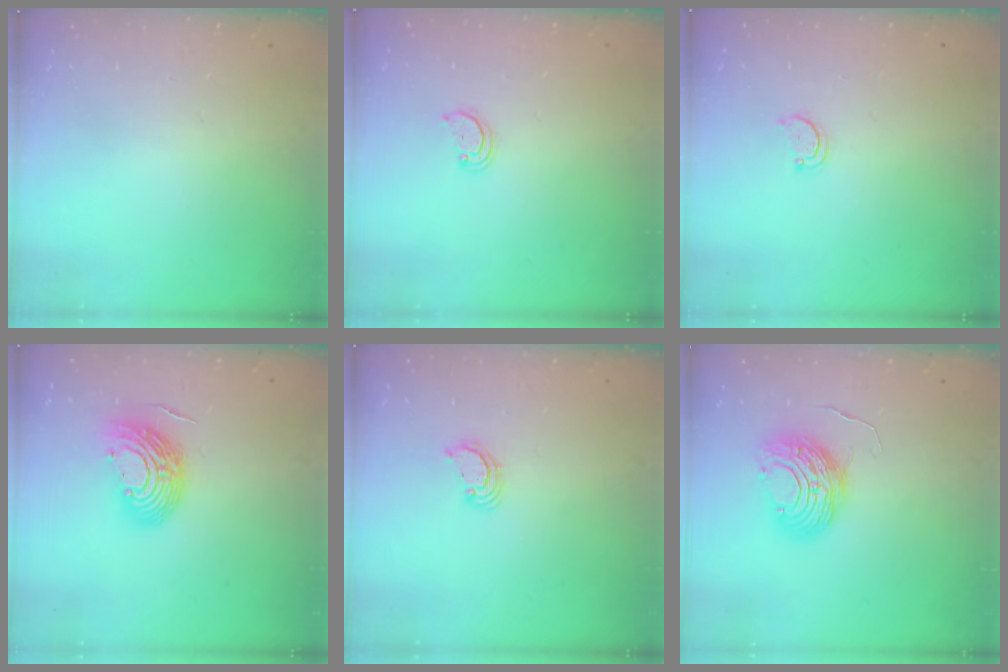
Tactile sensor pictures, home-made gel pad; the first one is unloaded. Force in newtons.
{"total": 1.8, "press": 1.8, "slide": 0.2}
{"total": 2.9, "press": 2.9, "slide": 0.4}
{"total": 12.6, "press": 12.5, "slide": 1.7}
{"total": 3.7, "press": 3.6, "slide": 0.2}
{"total": 9.7, "press": 9.7, "slide": 0.6}